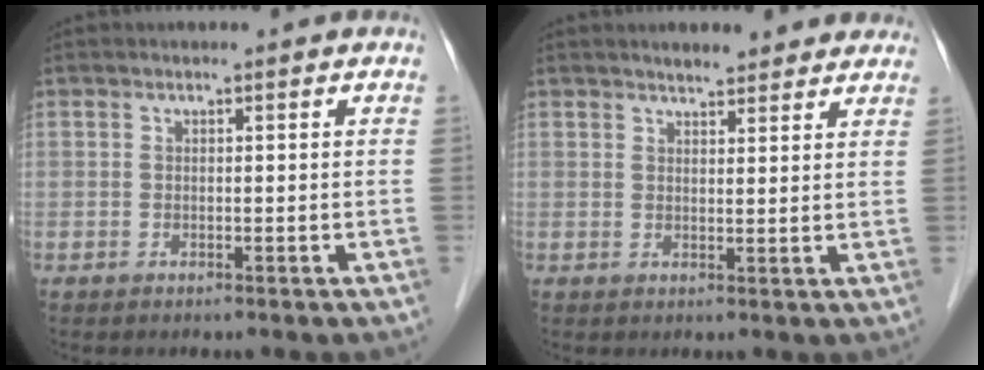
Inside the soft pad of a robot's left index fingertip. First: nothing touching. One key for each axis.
{"total": 6.1, "fx": 5.4, "fy": 1.5, "fz": 2.3, "tx": -0.027, "ty": 0.015, "tz": 0.066}